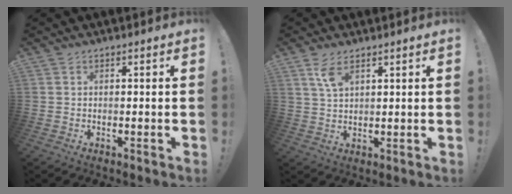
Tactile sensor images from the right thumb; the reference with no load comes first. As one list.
[{"total": 5.3, "force": [3.0, 2.1, 3.7], "torque": [-0.062, -0.013, 0.054]}]